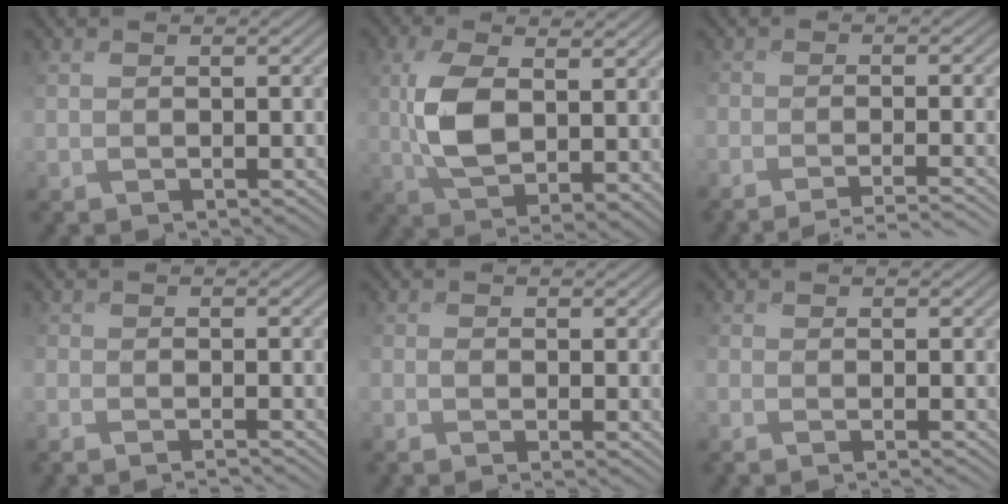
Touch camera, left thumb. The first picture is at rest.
{"total": 9.3, "force": [1.7, 4.2, 8.2], "torque": [-0.168, 0.002, 0.035]}
{"total": 5.2, "force": [-4.1, 0.9, 3.1], "torque": [-0.046, 0.003, -0.062]}
{"total": 3.4, "force": [-2.8, 0.8, 1.7], "torque": [-0.025, -0.004, -0.038]}
{"total": 1.6, "force": [-0.8, 0.4, 1.4], "torque": [-0.031, -0.002, -0.020]}
{"total": 2.5, "force": [-1.5, 0.7, 1.8], "torque": [-0.021, -0.008, -0.019]}